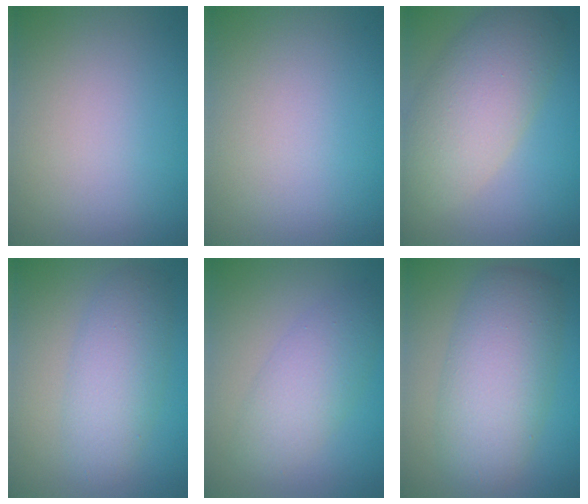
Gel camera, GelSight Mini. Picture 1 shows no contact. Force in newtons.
{"total": 0.0}
{"total": 7.7, "press": 7.7, "slide": 0.4}
{"total": 4.4, "press": 4.4, "slide": 0.2}
{"total": 4.0, "press": 4.0, "slide": 0.2}
{"total": 7.3, "press": 7.3, "slide": 0.1}